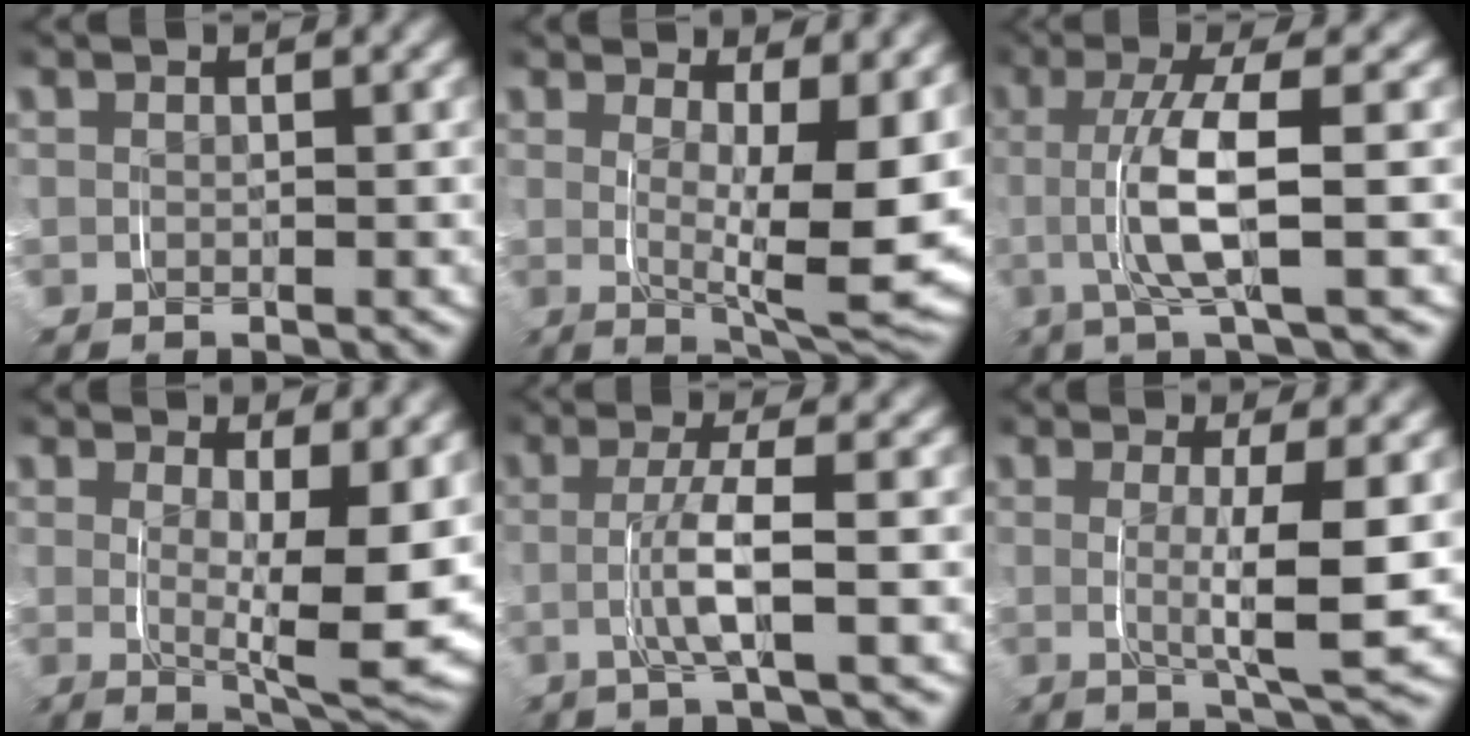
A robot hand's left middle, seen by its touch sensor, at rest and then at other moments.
{"total": 8.3, "force": [1.1, 2.5, 7.9], "torque": [-0.099, -0.024, 0.021]}
{"total": 5.1, "force": [-0.2, 0.3, 5.1], "torque": [-0.101, 0.003, -0.009]}
{"total": 7.3, "force": [1.2, 1.9, 7.0], "torque": [-0.091, -0.022, 0.022]}
{"total": 3.2, "force": [-0.4, -0.3, 3.1], "torque": [-0.061, -0.001, -0.011]}
{"total": 5.6, "force": [0.5, 0.4, 5.5], "torque": [-0.085, -0.011, 0.008]}